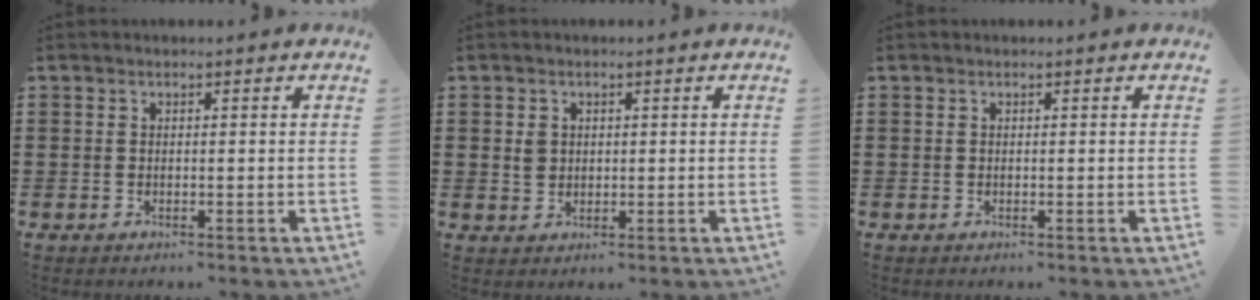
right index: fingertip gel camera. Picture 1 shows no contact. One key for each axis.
{"total": 1.9, "fx": 0.4, "fy": 1.6, "fz": 0.9, "tx": -0.022, "ty": 0.008, "tz": 0.007}
{"total": 0.0}